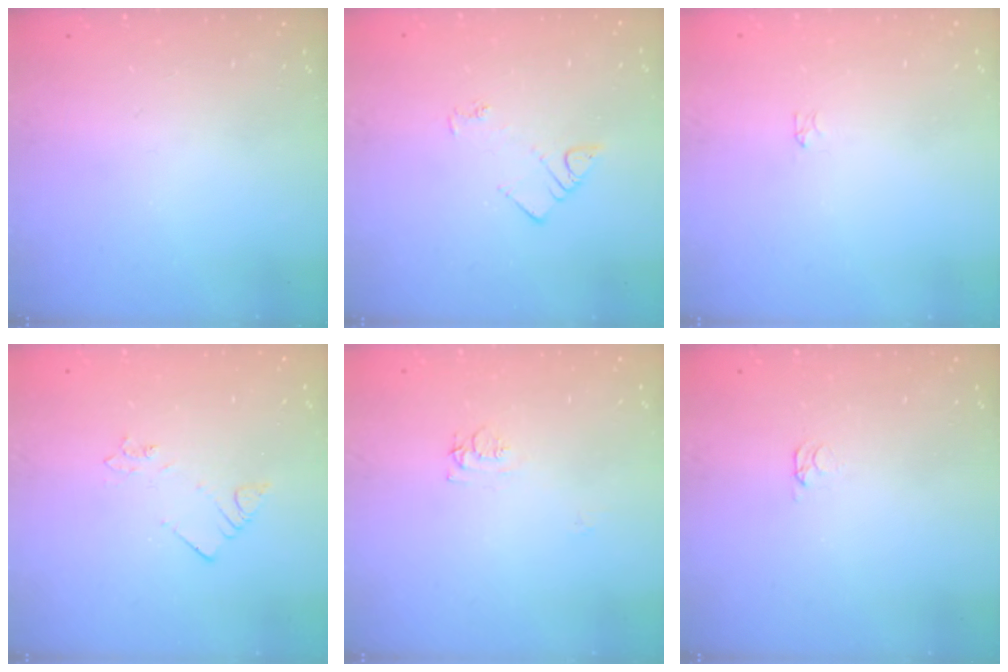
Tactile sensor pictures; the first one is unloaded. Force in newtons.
{"total": 4.2, "press": 4.2, "slide": 0.5}
{"total": 0.0}
{"total": 2.1, "press": 2.1, "slide": 0.4}
{"total": 6.2, "press": 6.2, "slide": 0.6}
{"total": 1.6, "press": 1.6, "slide": 0.4}